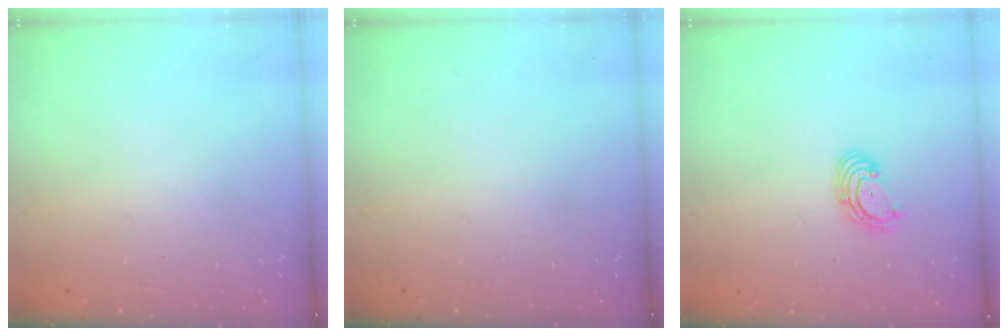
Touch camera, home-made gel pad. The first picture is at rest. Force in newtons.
{"total": 0.0}
{"total": 2.9, "press": 2.9, "slide": 0.3}